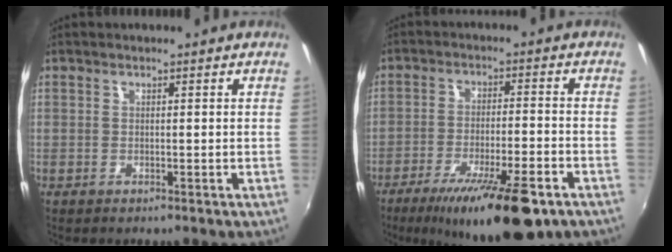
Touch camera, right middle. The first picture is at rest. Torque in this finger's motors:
{"motor_torque": [1.25, -0.89, 0.37, 0.17]}